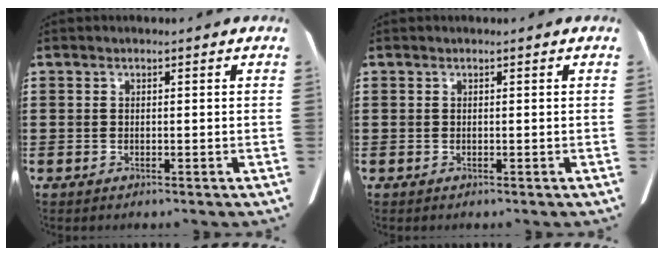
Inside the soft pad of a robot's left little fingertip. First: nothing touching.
{"total": 0.0}